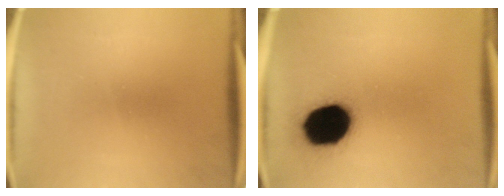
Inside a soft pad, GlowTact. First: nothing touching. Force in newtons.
{"total": 19.1}